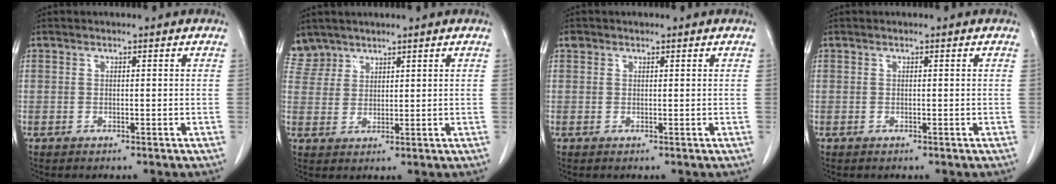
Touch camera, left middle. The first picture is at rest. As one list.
[{"total": 4.6, "force": [3.9, 2.3, -0.5], "torque": [0.015, 0.008, 0.084]}, {"total": 0.8, "force": [0.6, 0.6, 0.1], "torque": [0.000, 0.007, 0.008]}, {"total": 0.0}]